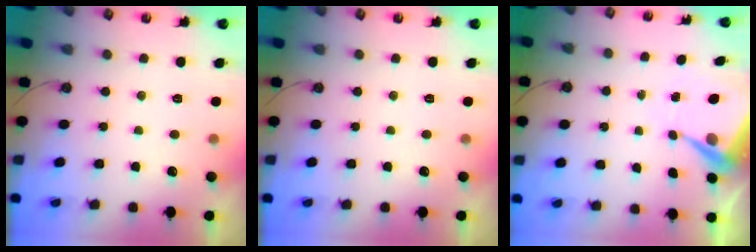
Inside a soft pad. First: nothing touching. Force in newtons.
{"total": 0.0}
{"total": 6.8, "press": 6.8, "slide": 0.5}